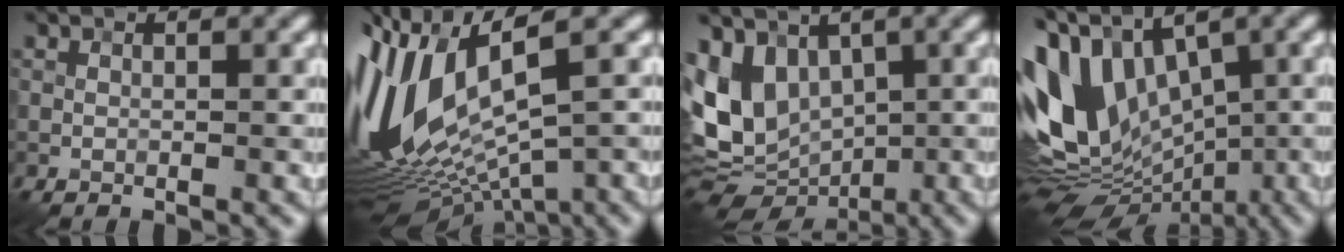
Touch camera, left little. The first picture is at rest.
{"total": 14.4, "force": [0.7, 5.8, 13.1], "torque": [-0.296, 0.001, 0.039]}
{"total": 8.2, "force": [1.4, 5.9, 5.4], "torque": [-0.112, -0.011, 0.019]}
{"total": 14.7, "force": [0.7, 9.6, 11.1], "torque": [-0.223, 0.009, 0.013]}